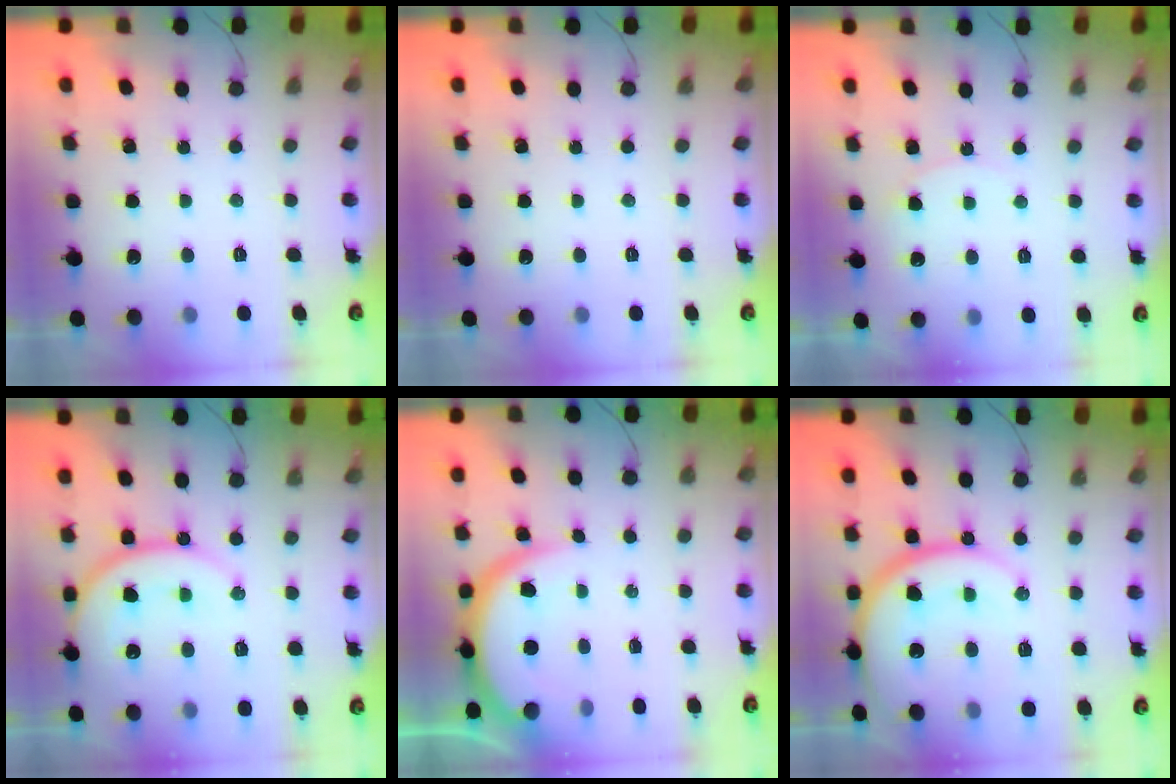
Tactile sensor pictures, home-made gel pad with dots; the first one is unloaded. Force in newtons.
{"total": 0.0}
{"total": 4.4, "press": 4.4, "slide": 0.4}
{"total": 15.6, "press": 15.5, "slide": 1.7}
{"total": 8.7, "press": 8.6, "slide": 1.0}
{"total": 17.6, "press": 17.6, "slide": 1.8}